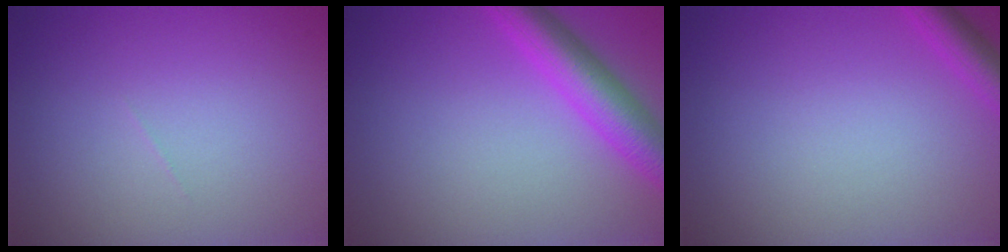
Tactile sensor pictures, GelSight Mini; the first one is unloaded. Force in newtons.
{"total": 5.3, "press": 5.3, "slide": 0.1}
{"total": 2.4, "press": 2.4, "slide": 0.2}